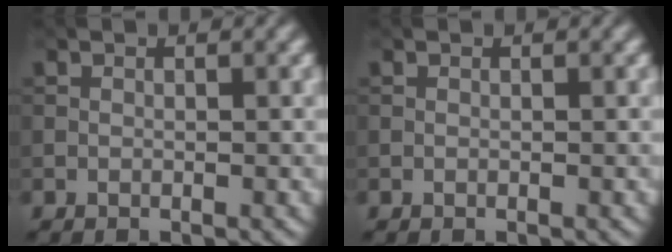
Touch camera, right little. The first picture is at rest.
{"total": 0.0}